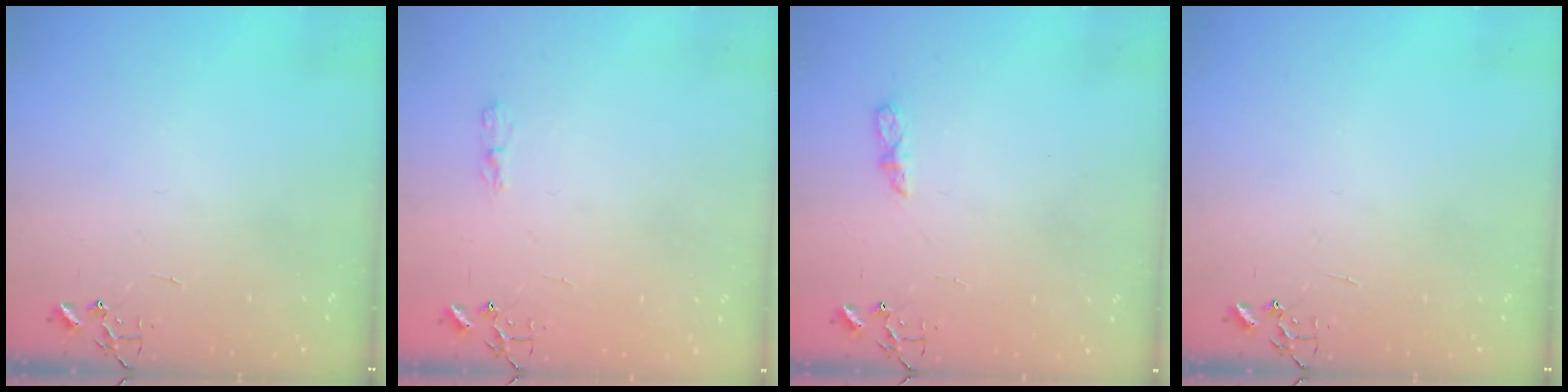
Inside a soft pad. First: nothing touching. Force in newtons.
{"total": 3.1, "press": 3.1, "slide": 0.6}
{"total": 4.6, "press": 4.6, "slide": 0.6}
{"total": 0.0}